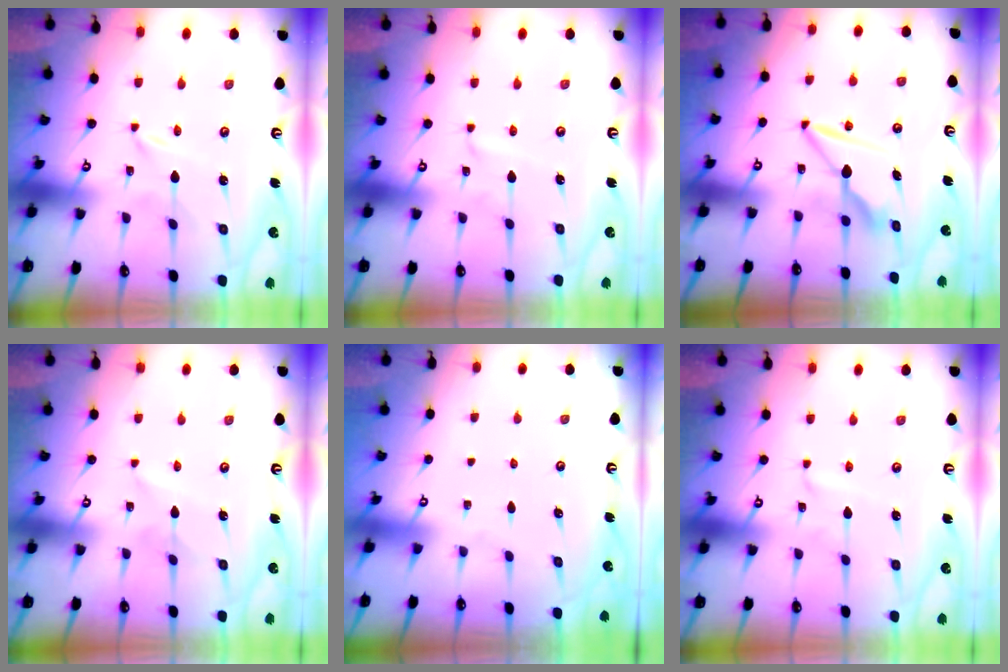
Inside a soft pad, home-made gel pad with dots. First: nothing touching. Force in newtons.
{"total": 1.6, "press": 1.5, "slide": 0.1}
{"total": 8.8, "press": 8.8, "slide": 0.2}
{"total": 2.3, "press": 2.3, "slide": 0.2}
{"total": 0.0}
{"total": 1.6, "press": 1.5, "slide": 0.1}